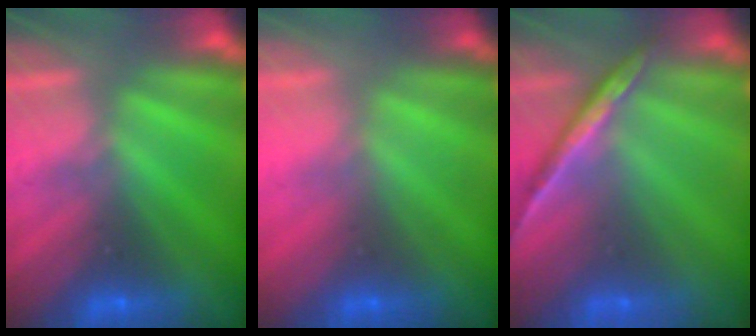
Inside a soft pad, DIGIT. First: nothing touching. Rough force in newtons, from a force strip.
{"total": 2.0}
{"total": 1.5}